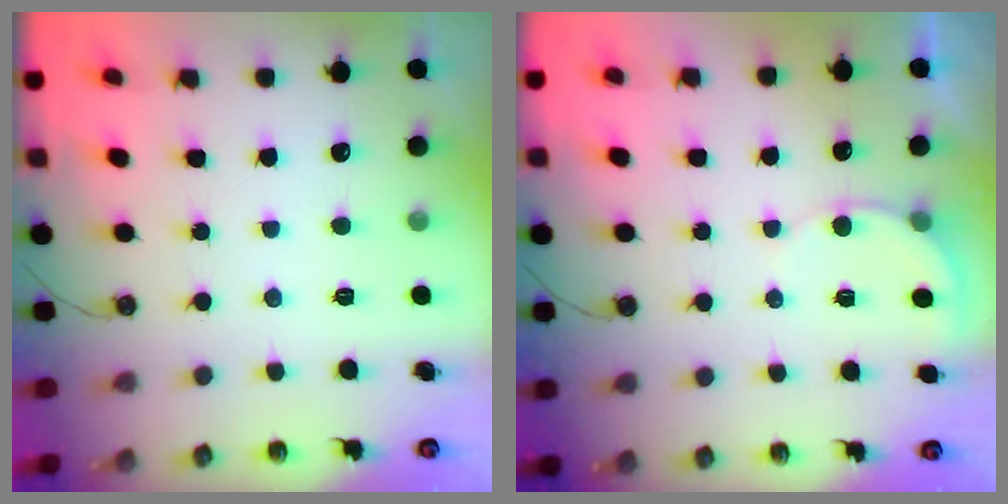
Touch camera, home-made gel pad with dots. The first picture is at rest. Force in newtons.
{"total": 3.8, "press": 3.8, "slide": 0.4}